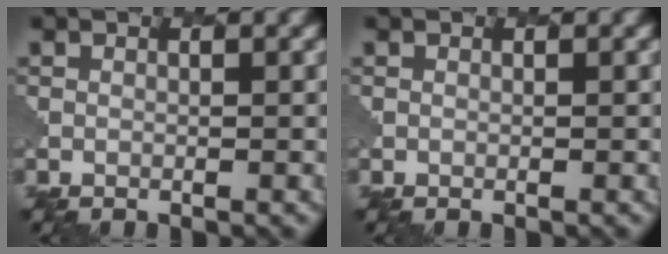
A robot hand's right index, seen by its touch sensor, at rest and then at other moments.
{"total": 0.0}